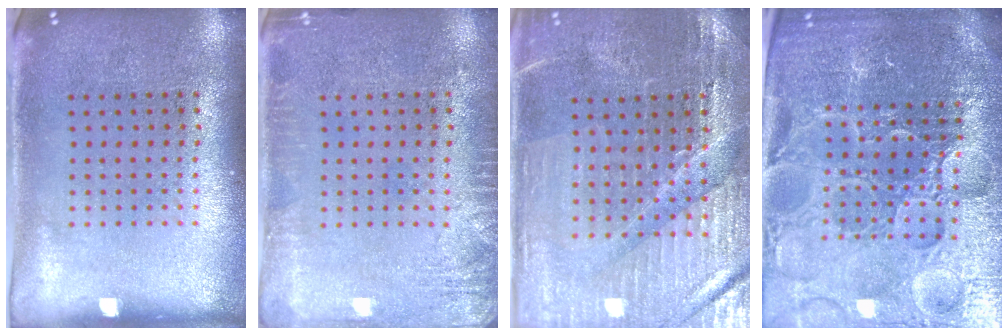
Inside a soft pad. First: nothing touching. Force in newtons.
{"total": 2.3, "press": 2.2, "slide": 0.2}
{"total": 3.2, "press": 3.2, "slide": 0.5}
{"total": 5.8, "press": 5.3, "slide": 2.4}